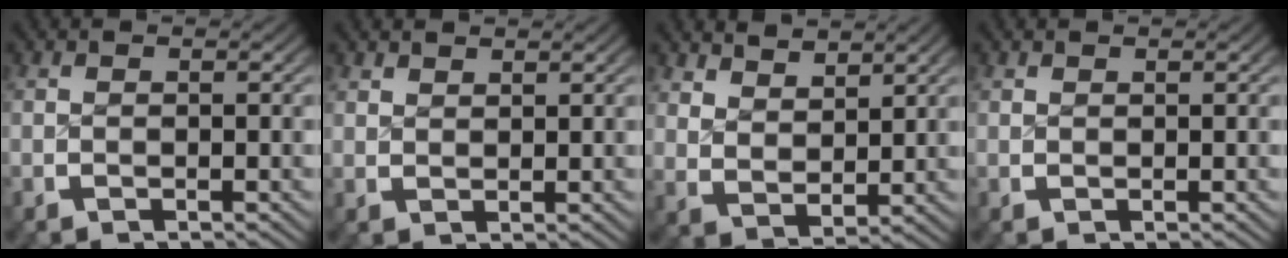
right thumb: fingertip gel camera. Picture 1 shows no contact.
{"total": 1.5, "force": [1.5, 0.2, 0.1], "torque": [0.005, 0.000, 0.034]}
{"total": 3.6, "force": [2.4, 1.9, 1.8], "torque": [-0.034, -0.015, 0.058]}
{"total": 0.5, "force": [0.5, 0.0, 0.0], "torque": [0.004, -0.002, 0.015]}